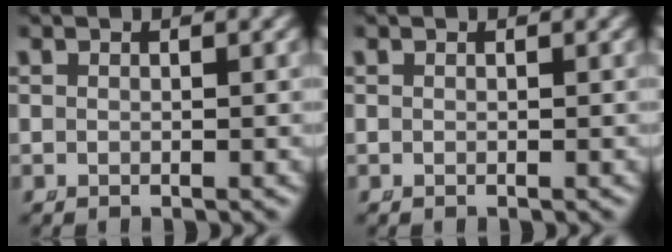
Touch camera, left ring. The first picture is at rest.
{"total": 0.0}